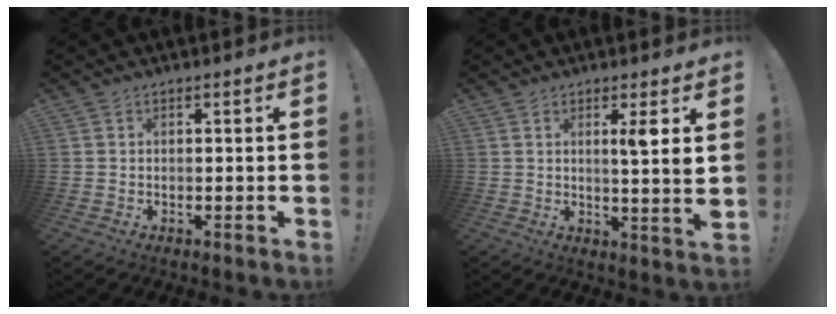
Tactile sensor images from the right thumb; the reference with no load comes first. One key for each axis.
{"total": 5.6, "fx": 2.2, "fy": -0.8, "fz": 5.1, "tx": -0.071, "ty": -0.021, "tz": 0.026}